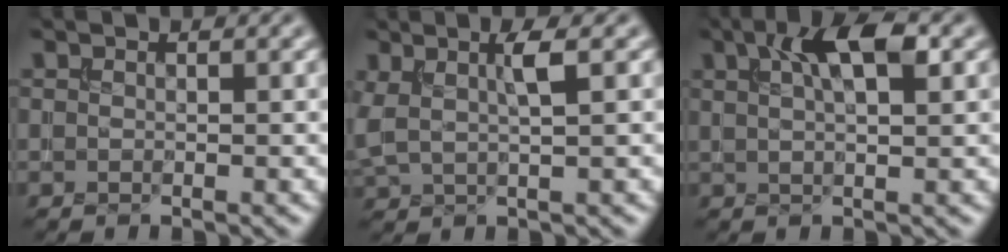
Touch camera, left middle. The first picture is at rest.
{"total": 2.6, "force": [0.8, 0.6, 2.4], "torque": [-0.048, 0.003, 0.022]}
{"total": 5.5, "force": [2.3, 1.7, 4.7], "torque": [-0.070, 0.009, 0.036]}